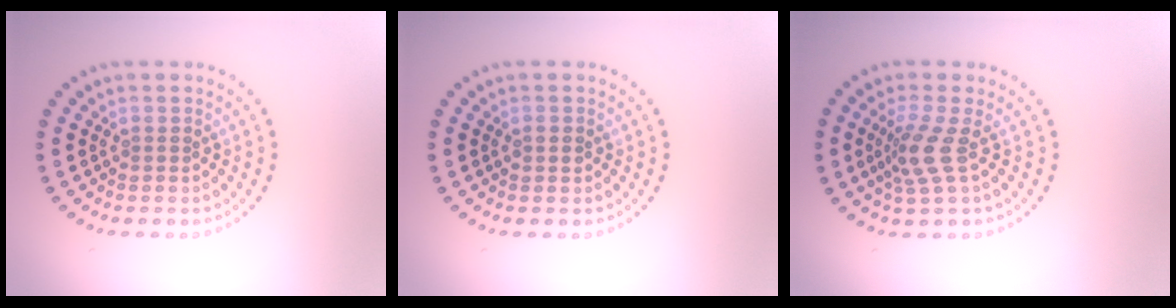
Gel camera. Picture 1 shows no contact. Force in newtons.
{"total": 1.0, "press": 1.0, "slide": 0.3}
{"total": 2.8, "press": 2.0, "slide": 1.9}